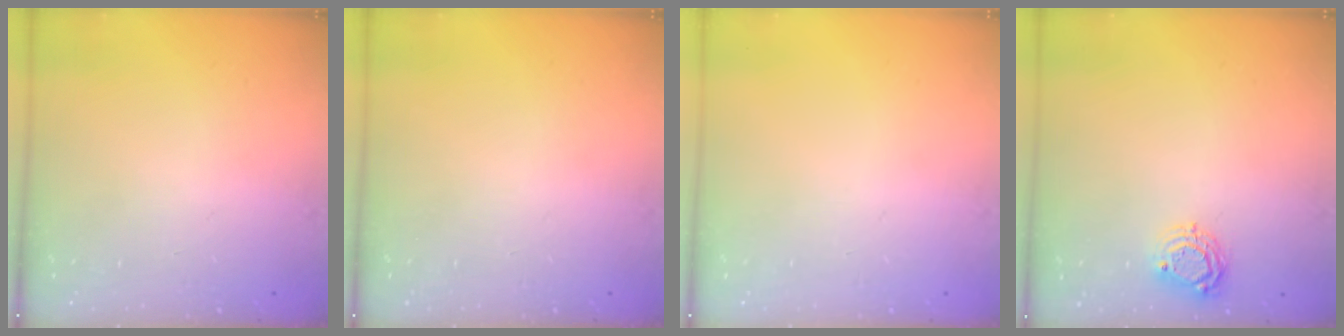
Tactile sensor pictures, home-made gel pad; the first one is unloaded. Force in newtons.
{"total": 0.0}
{"total": 0.0}
{"total": 6.6, "press": 6.6, "slide": 0.1}